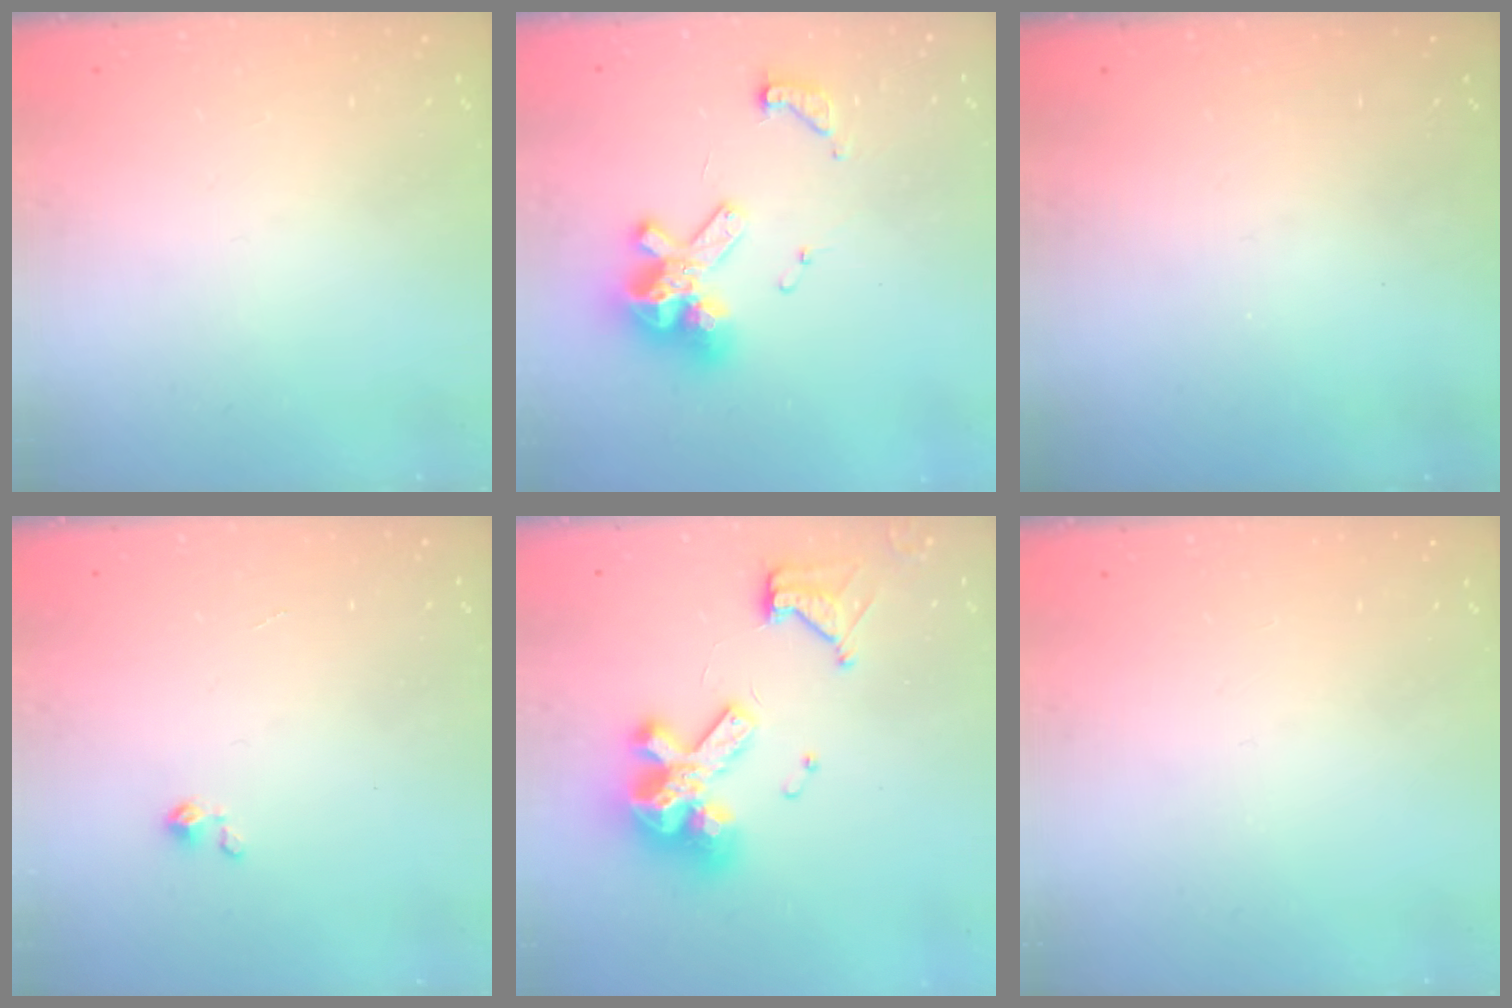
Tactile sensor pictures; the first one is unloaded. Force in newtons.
{"total": 12.2, "press": 12.1, "slide": 1.1}
{"total": 0.0}
{"total": 1.6, "press": 1.6, "slide": 0.2}
{"total": 15.0, "press": 14.9, "slide": 1.5}
{"total": 0.0}